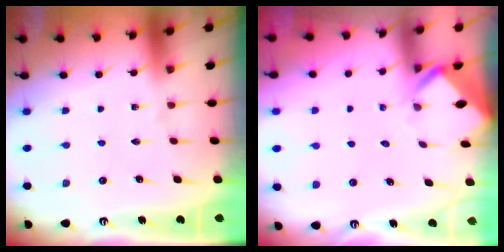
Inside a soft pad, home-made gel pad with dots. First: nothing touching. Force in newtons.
{"total": 2.5, "press": 2.4, "slide": 0.3}